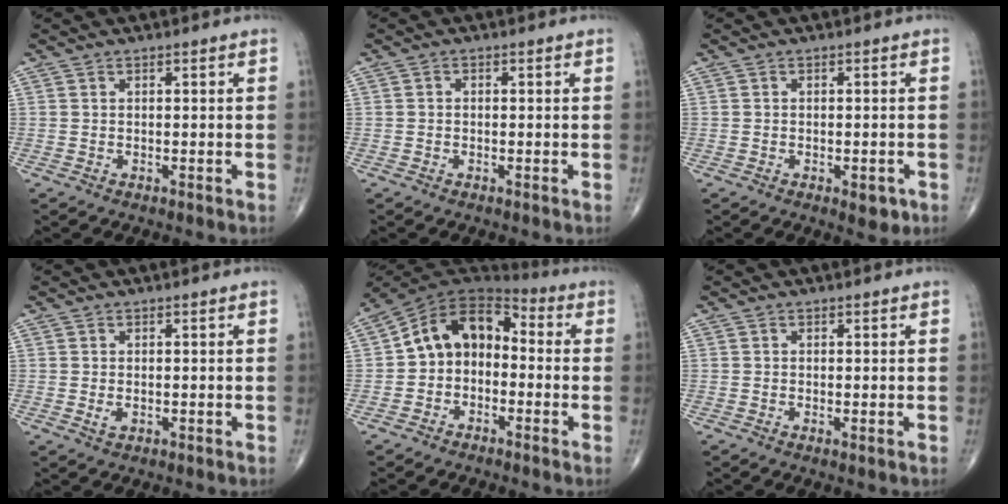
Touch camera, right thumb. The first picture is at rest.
{"total": 0.7, "force": [-0.1, 0.5, 0.4], "torque": [-0.001, 0.002, -0.006]}
{"total": 3.3, "force": [-1.4, 1.7, 2.5], "torque": [-0.019, 0.001, -0.012]}
{"total": 1.4, "force": [-0.2, 0.9, 1.1], "torque": [-0.018, -0.001, 0.000]}
{"total": 11.9, "force": [-0.9, 8.8, 7.9], "torque": [-0.103, 0.053, -0.035]}
{"total": 0.6, "force": [-0.1, 0.1, 0.6], "torque": [-0.012, -0.003, -0.002]}